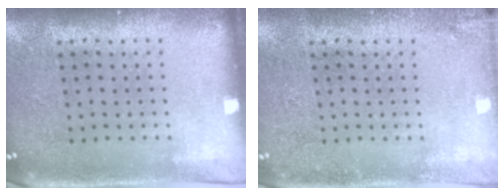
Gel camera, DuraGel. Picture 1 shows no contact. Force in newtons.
{"total": 1.2, "press": 1.2, "slide": 0.0}